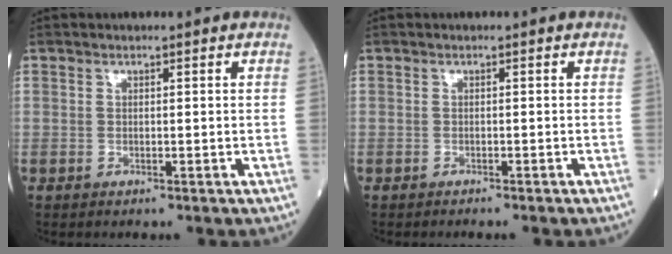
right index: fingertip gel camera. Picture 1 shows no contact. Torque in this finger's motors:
{"motor_torque": [0.04, -0.11, -0.03, 0.02]}